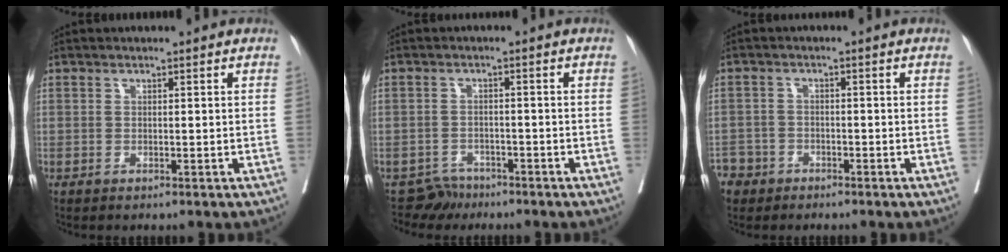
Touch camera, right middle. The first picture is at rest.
{"total": 2.7, "force": [-2.3, 1.1, -1.0], "torque": [0.019, 0.000, -0.040]}
{"total": 3.9, "force": [-2.8, 2.8, -0.3], "torque": [0.008, 0.010, -0.056]}